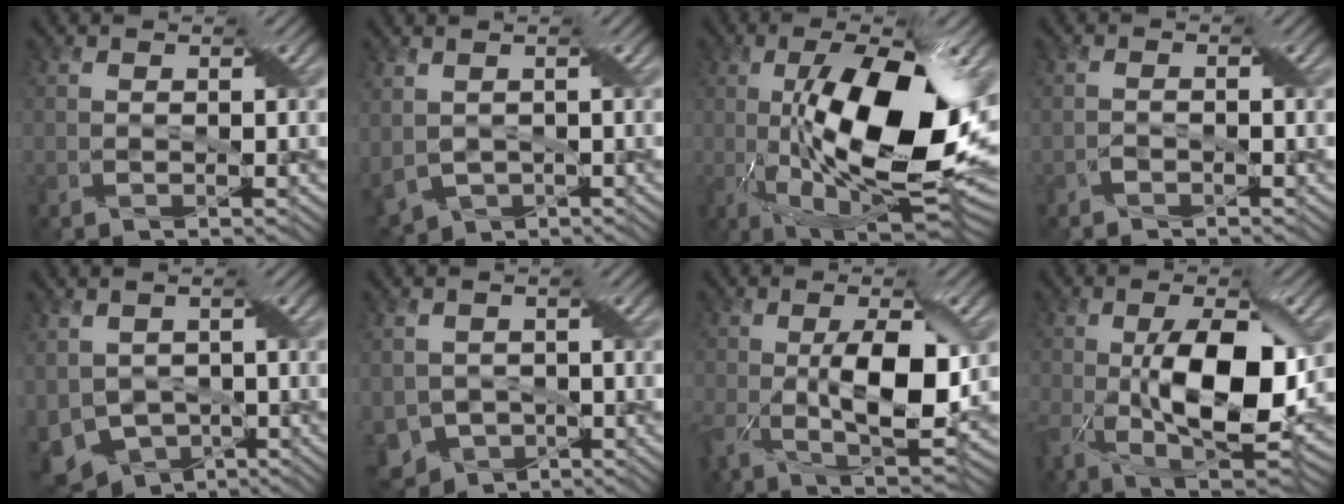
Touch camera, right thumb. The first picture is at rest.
{"total": 5.2, "force": [-1.0, 3.4, 3.8], "torque": [-0.114, -0.014, -0.014]}
{"total": 18.9, "force": [0.0, 7.7, 17.3], "torque": [-0.272, 0.002, -0.003]}
{"total": 1.0, "force": [-0.8, 0.2, 0.5], "torque": [-0.011, 0.006, -0.017]}
{"total": 7.5, "force": [-2.2, 5.4, 4.7], "torque": [-0.121, -0.021, -0.042]}
{"total": 5.5, "force": [-2.3, 4.3, 2.5], "torque": [-0.067, -0.018, -0.041]}
{"total": 10.3, "force": [-0.3, 4.3, 9.3], "torque": [-0.180, -0.016, 0.003]}
{"total": 13.2, "force": [-0.6, 6.1, 11.7], "torque": [-0.212, -0.016, -0.002]}